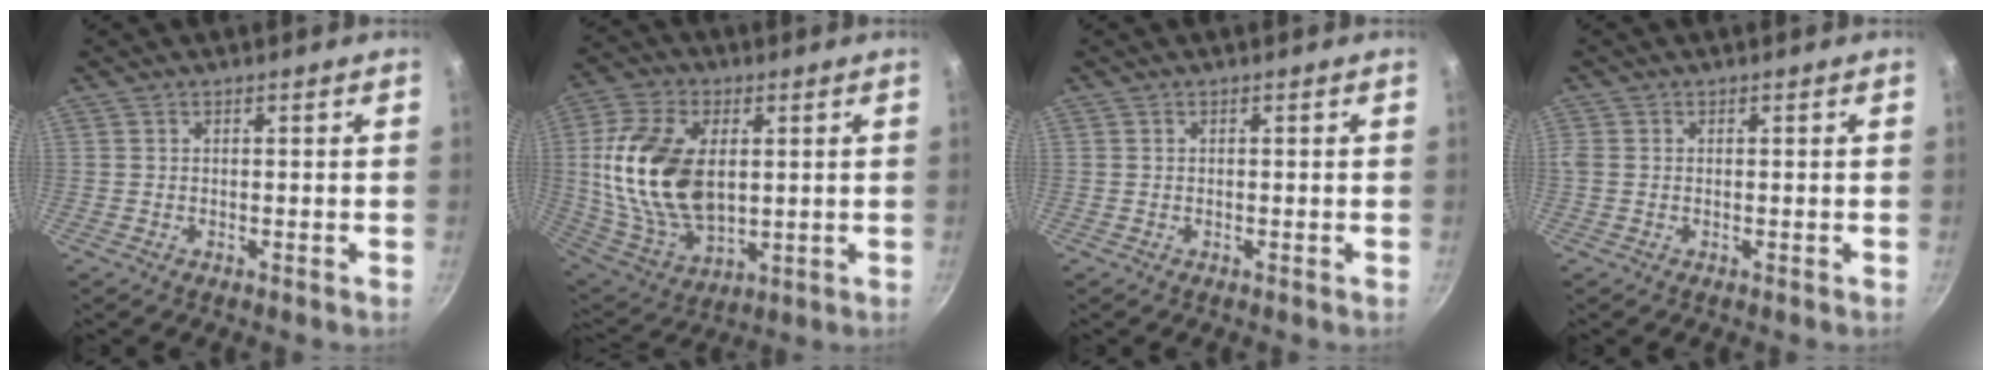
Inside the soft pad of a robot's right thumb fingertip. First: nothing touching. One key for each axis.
{"total": 20.3, "fx": 2.5, "fy": 12.5, "fz": 15.9, "tx": -0.294, "ty": -0.009, "tz": 0.056}
{"total": 0.0}
{"total": 1.2, "fx": -0.1, "fy": 1.0, "fz": 0.7, "tx": -0.015, "ty": 0.002, "tz": -0.002}